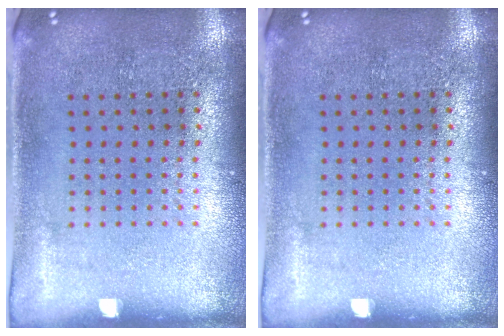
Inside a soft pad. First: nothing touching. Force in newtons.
{"total": 0.0}